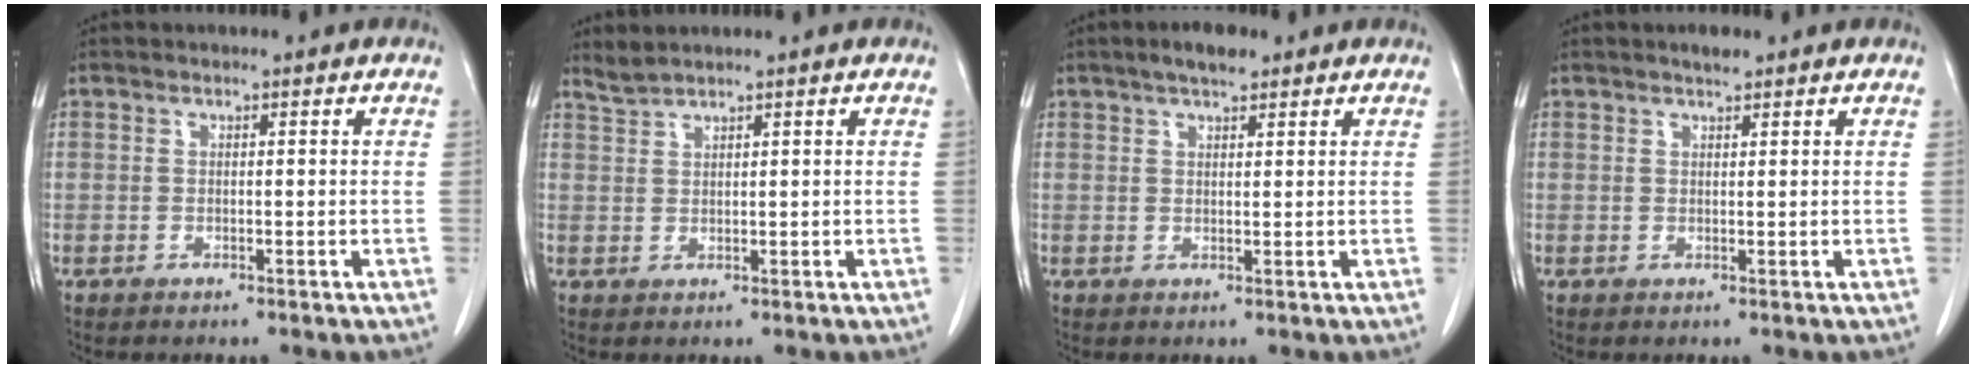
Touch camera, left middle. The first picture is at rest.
{"total": 1.4, "force": [1.2, -0.3, 0.6], "torque": [-0.017, 0.010, 0.031]}
{"total": 3.7, "force": [2.7, 1.1, 2.3], "torque": [-0.042, 0.008, 0.045]}
{"total": 1.5, "force": [1.3, 0.3, 0.8], "torque": [-0.018, 0.001, 0.024]}